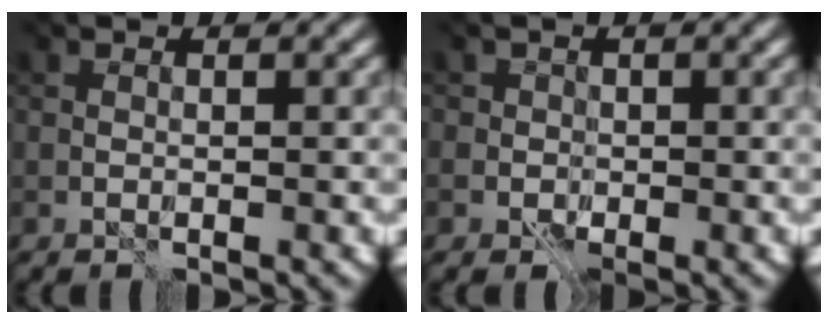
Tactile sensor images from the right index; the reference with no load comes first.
{"total": 1.4, "force": [0.3, 1.3, -0.3], "torque": [0.031, 0.004, -0.011]}